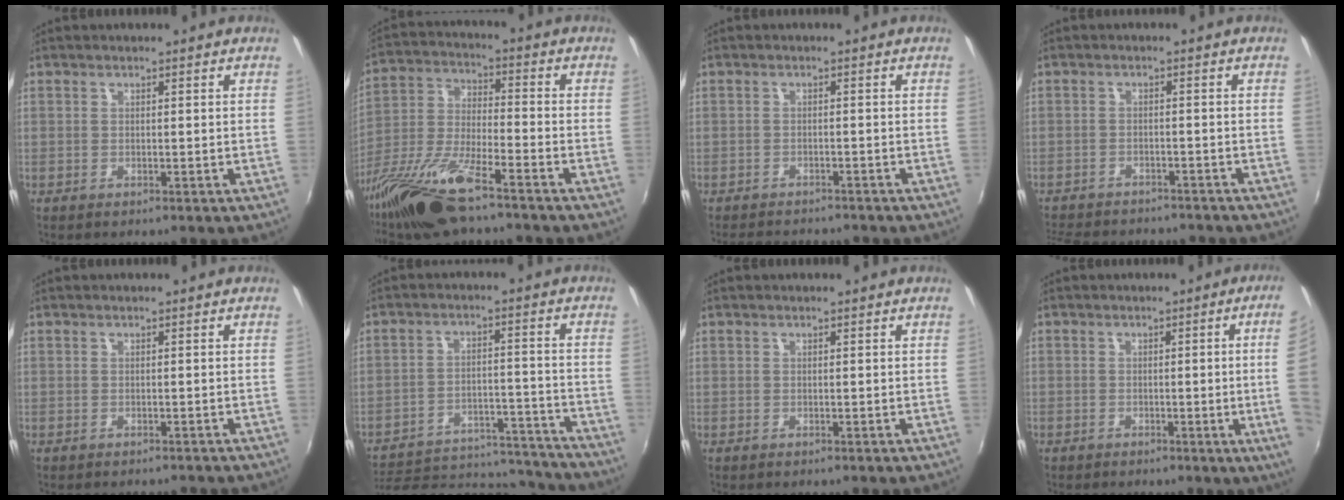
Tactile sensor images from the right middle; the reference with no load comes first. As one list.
[{"total": 16.0, "force": [-11.5, 3.4, 10.7], "torque": [-0.234, -0.029, -0.224]}, {"total": 6.1, "force": [-5.6, 1.8, 1.6], "torque": [-0.046, -0.004, -0.084]}, {"total": 12.9, "force": [-11.3, 4.3, 4.7], "torque": [-0.115, -0.015, -0.164]}, {"total": 1.9, "force": [-1.8, 0.6, 0.6], "torque": [-0.015, -0.011, -0.023]}, {"total": 21.8, "force": [-19.8, 6.5, 6.2], "torque": [-0.118, 0.019, -0.254]}, {"total": 0.0}, {"total": 9.3, "force": [-0.5, -0.6, 9.2], "torque": [-0.091, -0.005, -0.005]}]